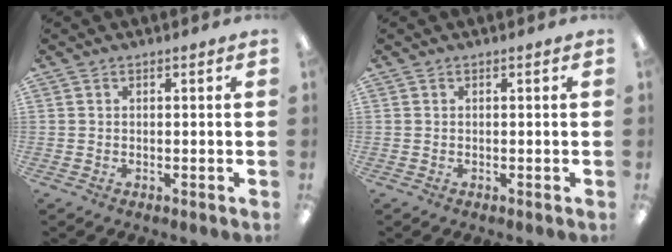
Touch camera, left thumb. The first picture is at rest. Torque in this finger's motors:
{"motor_torque": [-0.07, 0.11, 0.13, -0.13, 0.03]}